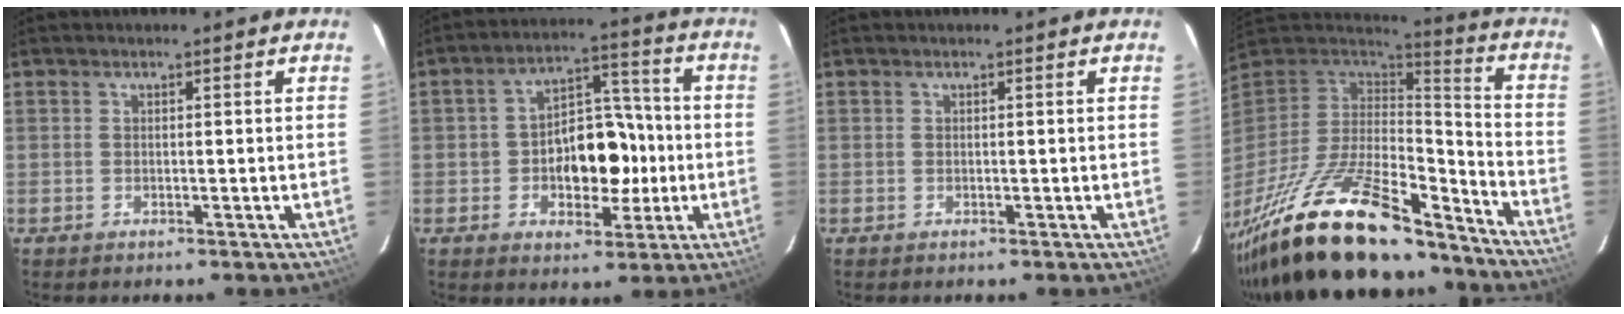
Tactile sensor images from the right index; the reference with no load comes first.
{"total": 11.6, "force": [-1.8, 7.9, 8.3], "torque": [-0.150, 0.024, -0.016]}
{"total": 0.0}
{"total": 32.0, "force": [-23.3, 10.5, 19.3], "torque": [-0.370, -0.041, -0.370]}